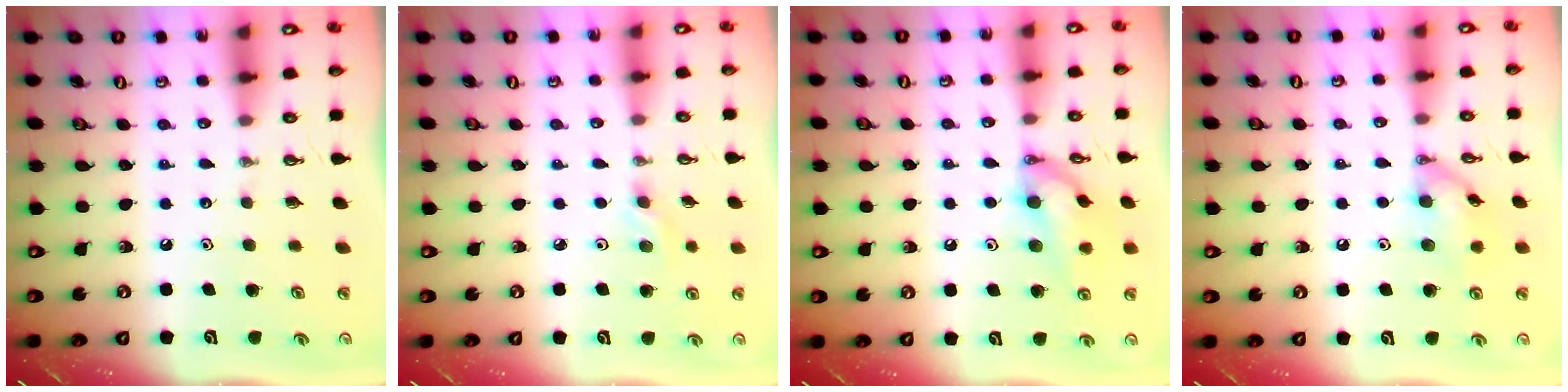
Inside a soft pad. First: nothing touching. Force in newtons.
{"total": 4.2, "press": 4.2, "slide": 0.6}
{"total": 13.3, "press": 13.2, "slide": 1.6}
{"total": 10.9, "press": 10.9, "slide": 1.1}